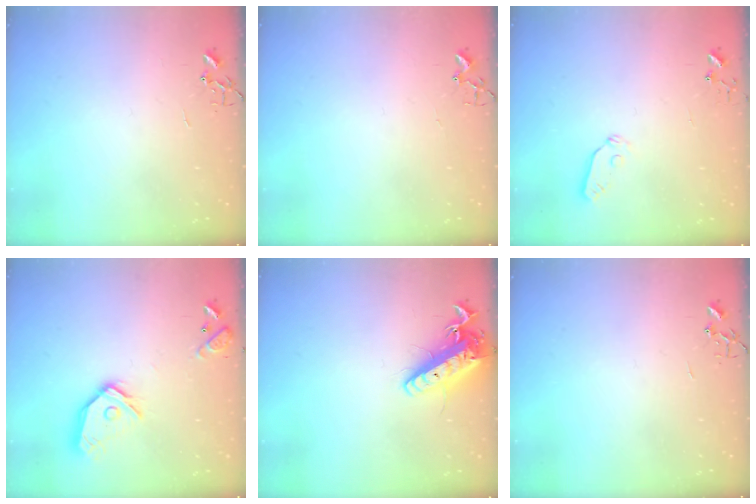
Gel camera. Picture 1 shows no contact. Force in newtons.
{"total": 1.8, "press": 1.8, "slide": 0.2}
{"total": 3.8, "press": 3.8, "slide": 0.6}
{"total": 14.7, "press": 14.6, "slide": 2.0}
{"total": 16.0, "press": 15.7, "slide": 3.1}
{"total": 0.0}